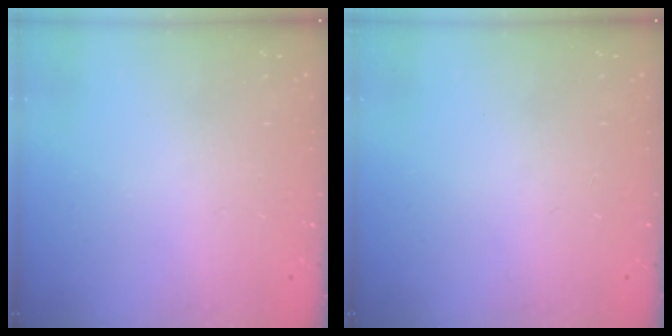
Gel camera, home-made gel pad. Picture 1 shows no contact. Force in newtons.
{"total": 0.0}